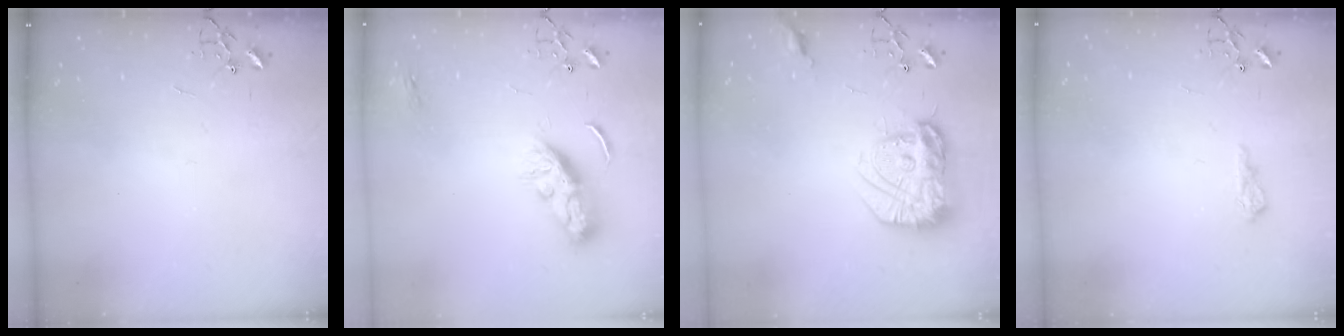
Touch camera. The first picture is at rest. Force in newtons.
{"total": 8.8, "press": 8.8, "slide": 0.5}
{"total": 17.7, "press": 17.6, "slide": 1.4}
{"total": 8.1, "press": 8.1, "slide": 1.0}